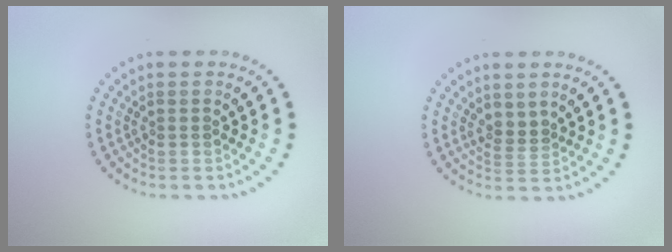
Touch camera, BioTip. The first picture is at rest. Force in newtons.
{"total": 1.6, "press": 1.2, "slide": 1.0}